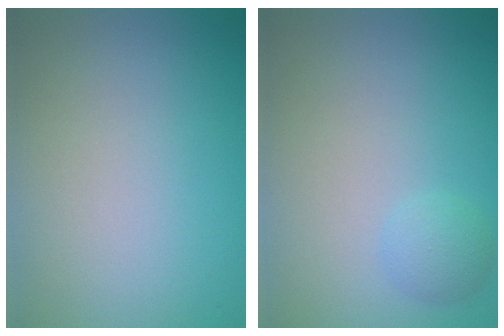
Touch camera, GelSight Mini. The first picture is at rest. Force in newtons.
{"total": 1.5, "press": 1.5, "slide": 0.1}